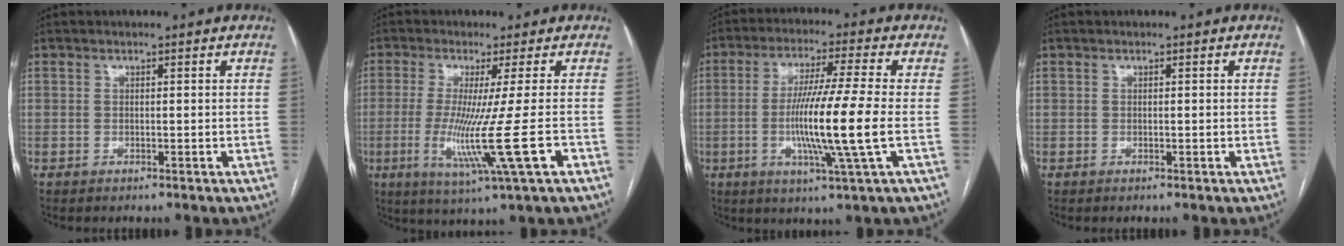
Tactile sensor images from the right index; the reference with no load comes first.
{"total": 10.5, "force": [-2.2, -2.1, 10.0], "torque": [-0.193, -0.047, -0.036]}
{"total": 12.4, "force": [-1.9, -1.4, 12.1], "torque": [-0.233, -0.015, -0.039]}
{"total": 0.0}